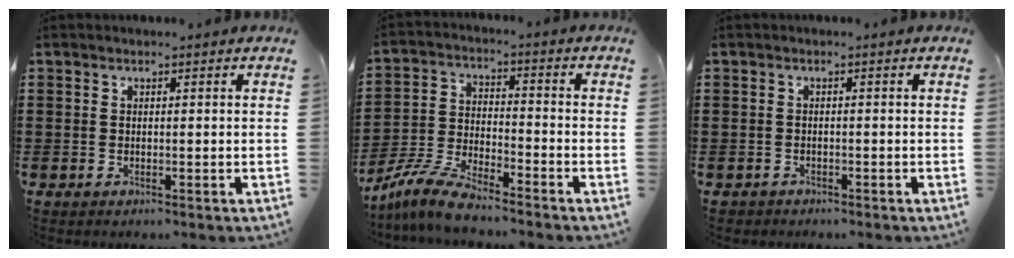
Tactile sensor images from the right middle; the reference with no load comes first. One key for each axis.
{"total": 7.5, "fx": -6.9, "fy": 0.7, "fz": 3.0, "tx": -0.076, "ty": 0.000, "tz": -0.136}
{"total": 0.8, "fx": -0.8, "fy": 0.3, "fz": -0.1, "tx": -0.001, "ty": 0.001, "tz": -0.018}